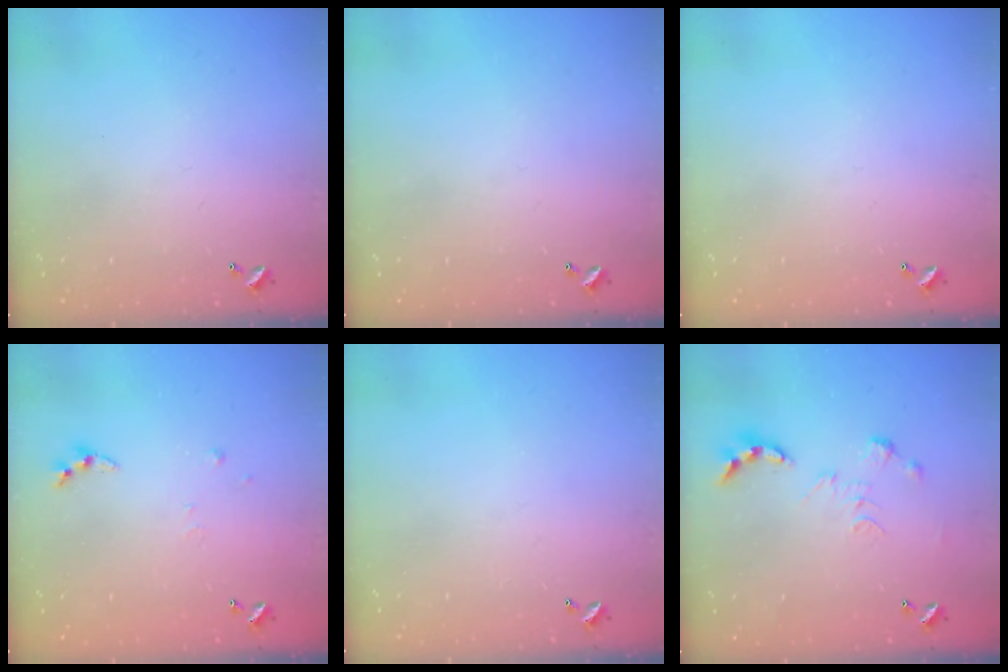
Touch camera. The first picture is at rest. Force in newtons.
{"total": 0.0}
{"total": 0.0}
{"total": 4.9, "press": 4.9, "slide": 0.4}
{"total": 0.0}
{"total": 0.0}